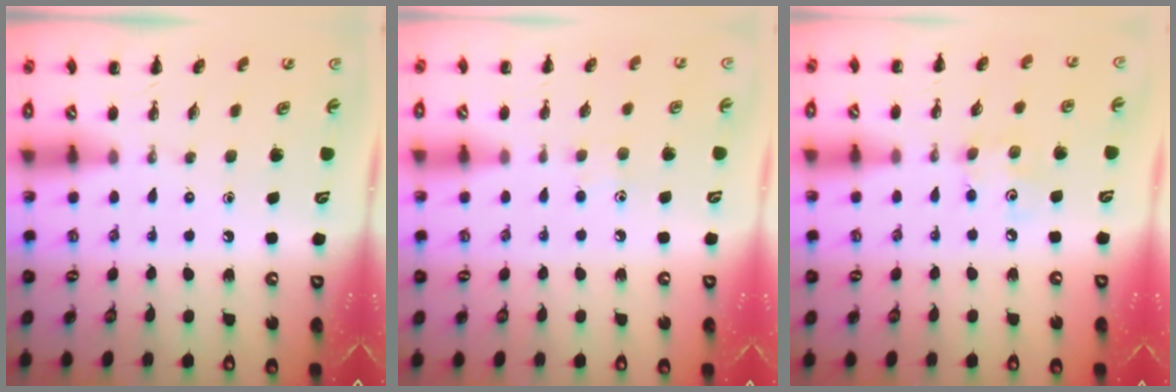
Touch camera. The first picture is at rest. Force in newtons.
{"total": 4.3, "press": 4.1, "slide": 1.3}
{"total": 4.8, "press": 4.7, "slide": 1.0}